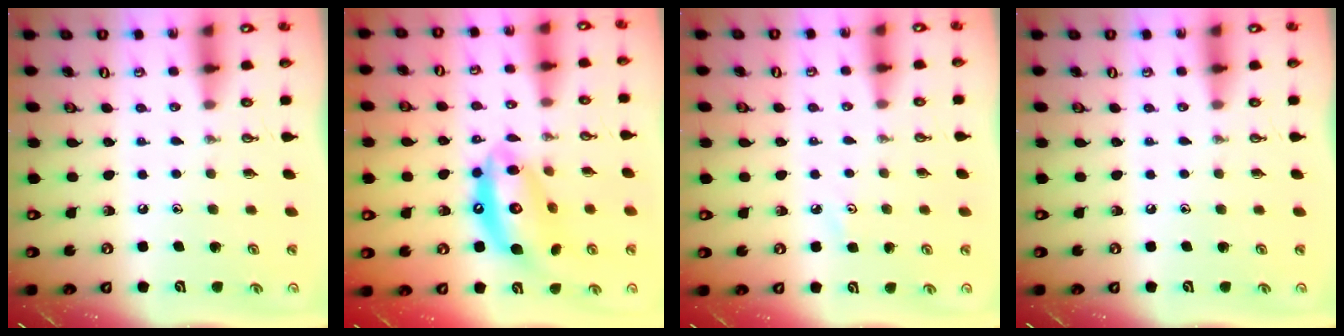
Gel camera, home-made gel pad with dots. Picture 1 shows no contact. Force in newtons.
{"total": 15.1, "press": 15.0, "slide": 1.8}
{"total": 2.6, "press": 2.6, "slide": 0.5}
{"total": 0.0}